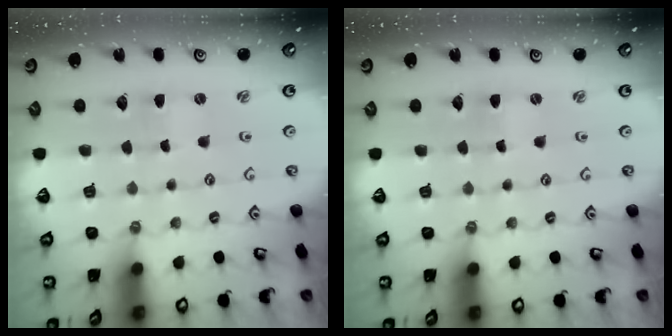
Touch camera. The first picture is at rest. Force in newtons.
{"total": 0.0}